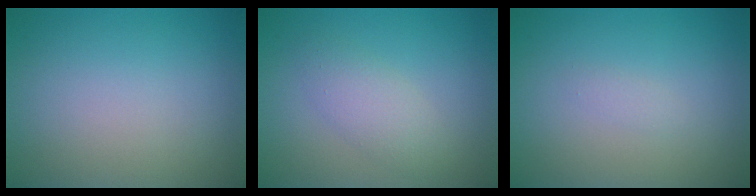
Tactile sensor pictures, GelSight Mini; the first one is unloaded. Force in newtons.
{"total": 2.7, "press": 2.7, "slide": 0.2}
{"total": 0.6, "press": 0.6, "slide": 0.0}